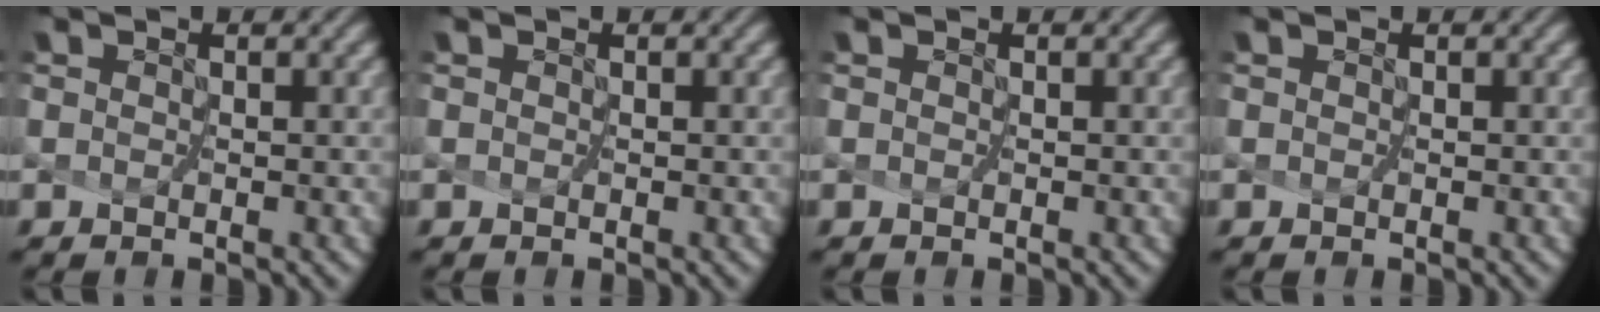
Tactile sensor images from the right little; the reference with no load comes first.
{"total": 0.0}
{"total": 0.0}
{"total": 0.0}